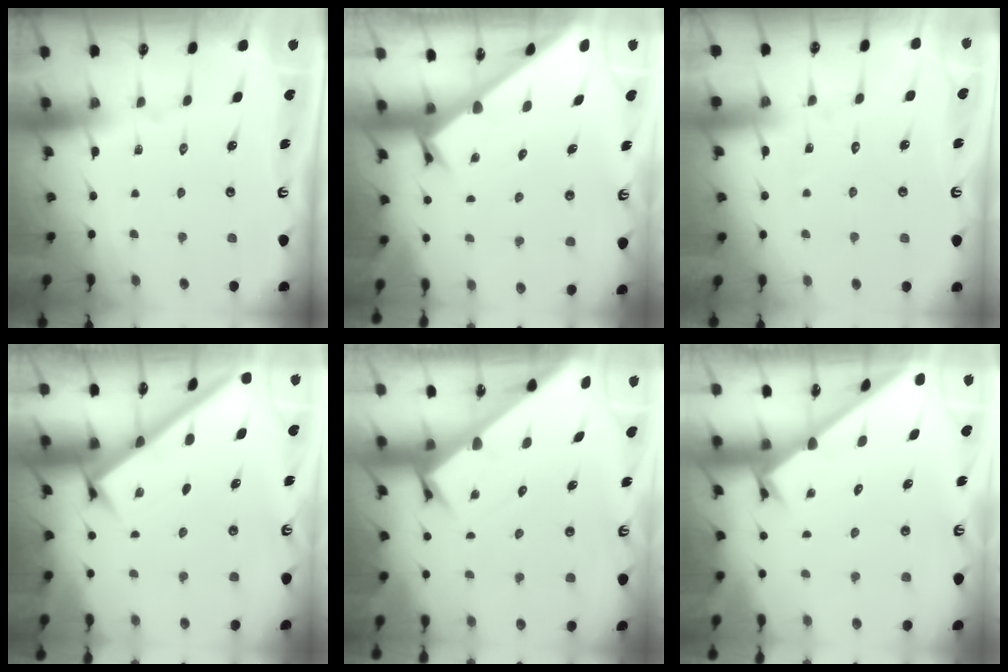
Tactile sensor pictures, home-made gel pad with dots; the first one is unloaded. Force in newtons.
{"total": 2.4, "press": 2.4, "slide": 0.2}
{"total": 2.6, "press": 2.6, "slide": 0.2}
{"total": 2.5, "press": 2.4, "slide": 0.4}
{"total": 3.4, "press": 3.4, "slide": 0.1}
{"total": 1.8, "press": 1.8, "slide": 0.1}